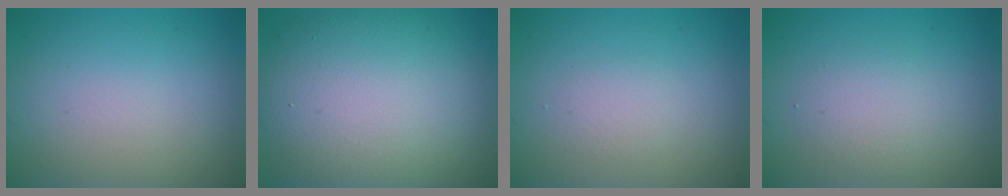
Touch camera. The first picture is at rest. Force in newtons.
{"total": 13.1, "press": 13.1, "slide": 1.0}
{"total": 1.1, "press": 1.1, "slide": 0.1}
{"total": 2.3, "press": 2.3, "slide": 0.1}